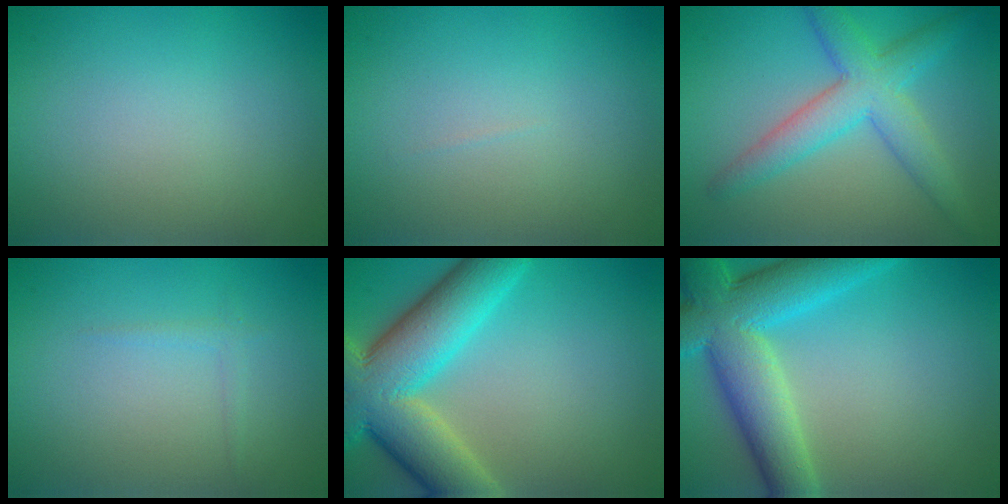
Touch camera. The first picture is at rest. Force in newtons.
{"total": 0.0}
{"total": 5.4, "press": 5.4, "slide": 0.1}
{"total": 0.9, "press": 0.8, "slide": 0.1}
{"total": 11.3, "press": 11.3, "slide": 0.6}
{"total": 9.5, "press": 9.5, "slide": 0.4}